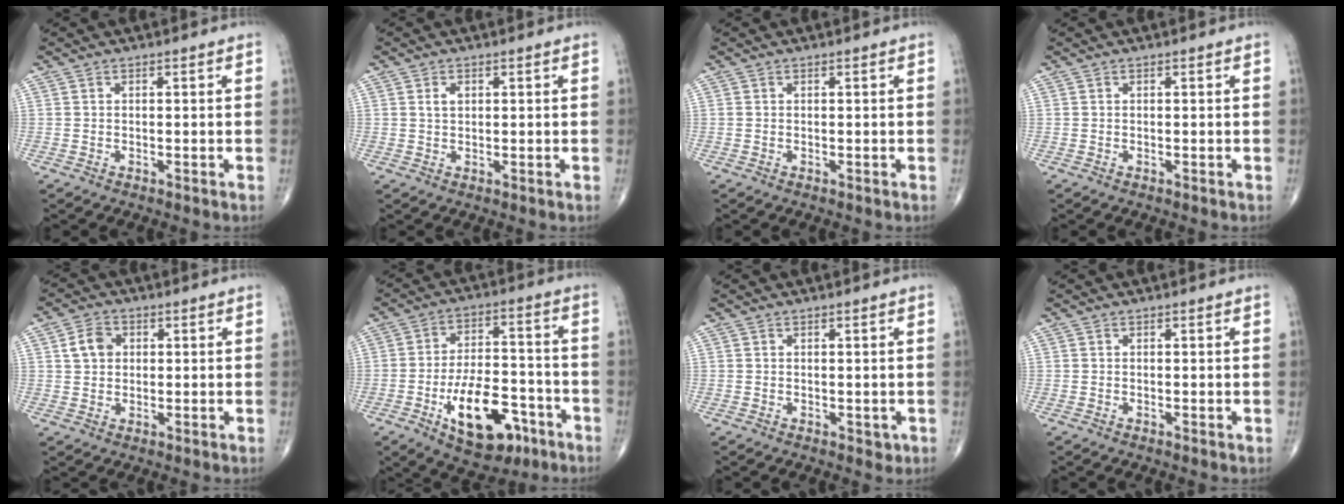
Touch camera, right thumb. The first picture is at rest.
{"total": 1.7, "force": [0.6, 1.1, 1.2], "torque": [-0.018, 0.000, 0.011]}
{"total": 0.0}
{"total": 0.0}
{"total": 4.7, "force": [1.1, 3.8, 2.6], "torque": [-0.037, 0.003, 0.017]}
{"total": 16.0, "force": [-7.1, 8.2, 11.8], "torque": [-0.163, 0.039, -0.103]}
{"total": 1.1, "force": [0.0, 0.9, 0.7], "torque": [-0.005, 0.000, 0.002]}
{"total": 0.0}